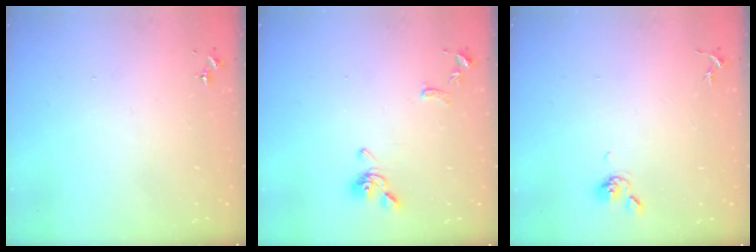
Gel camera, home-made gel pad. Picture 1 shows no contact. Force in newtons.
{"total": 10.1, "press": 10.1, "slide": 1.2}
{"total": 4.7, "press": 4.7, "slide": 0.7}